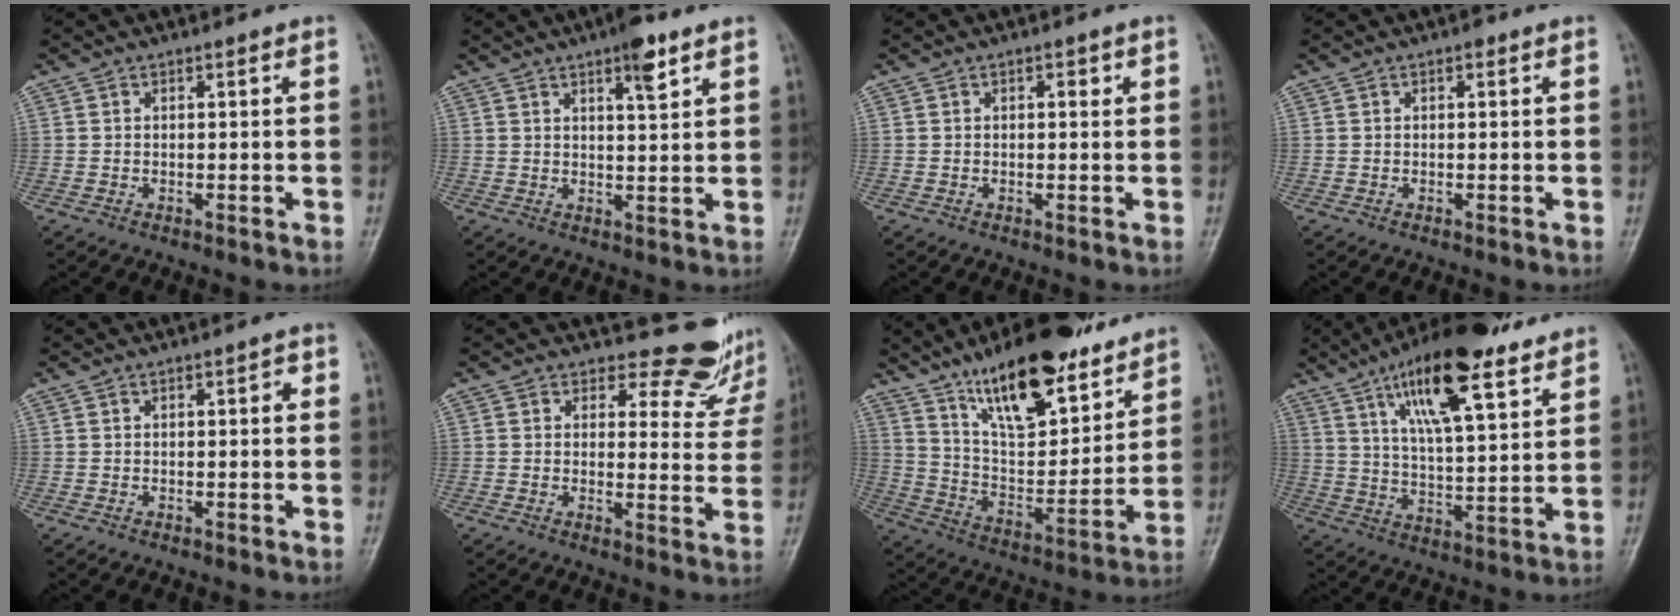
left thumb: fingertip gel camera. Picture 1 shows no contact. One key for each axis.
{"total": 5.8, "fx": 3.4, "fy": 1.6, "fz": 4.4, "tx": -0.056, "ty": -0.016, "tz": 0.049}
{"total": 1.4, "fx": 0.5, "fy": 0.7, "fz": 1.1, "tx": -0.007, "ty": 0.002, "tz": 0.005}
{"total": 0.8, "fx": 0.4, "fy": 0.5, "fz": 0.5, "tx": -0.002, "ty": 0.001, "tz": 0.001}
{"total": 1.6, "fx": 0.3, "fy": 0.8, "fz": 1.4, "tx": -0.011, "ty": 0.004, "tz": 0.000}
{"total": 10.0, "fx": 9.2, "fy": 3.9, "fz": 0.5, "tx": 0.036, "ty": -0.080, "tz": 0.086}
{"total": 22.2, "fx": 15.4, "fy": 7.9, "fz": 14.0, "tx": -0.181, "ty": -0.076, "tz": 0.261}
{"total": 19.7, "fx": 11.9, "fy": 5.8, "fz": 14.6, "tx": -0.218, "ty": -0.041, "tz": 0.199}